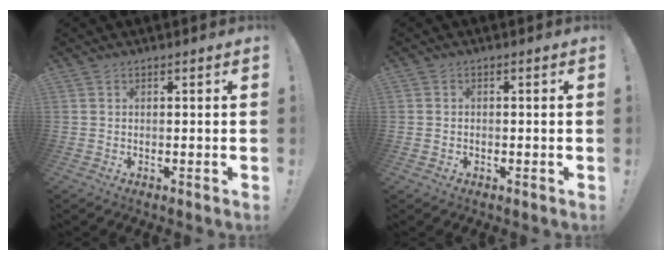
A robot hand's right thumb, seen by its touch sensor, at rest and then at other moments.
{"total": 1.0, "force": [-0.7, 0.7, 0.3], "torque": [-0.011, 0.005, -0.012]}